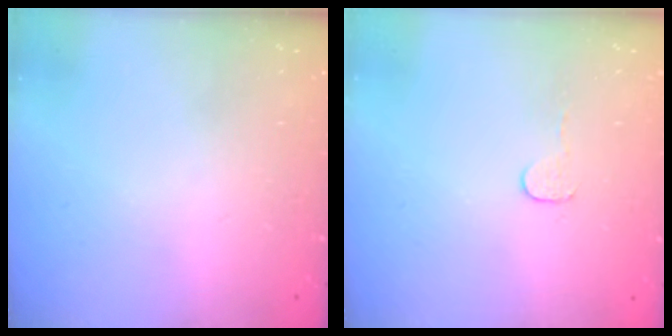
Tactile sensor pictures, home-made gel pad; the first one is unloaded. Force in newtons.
{"total": 3.0, "press": 3.0, "slide": 0.3}